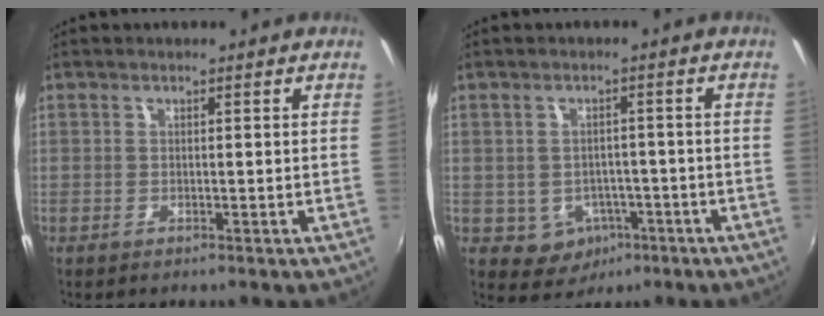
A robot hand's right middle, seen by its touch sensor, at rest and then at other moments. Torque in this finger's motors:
{"motor_torque": [0.18, -0.16, 0.03, 0.00]}